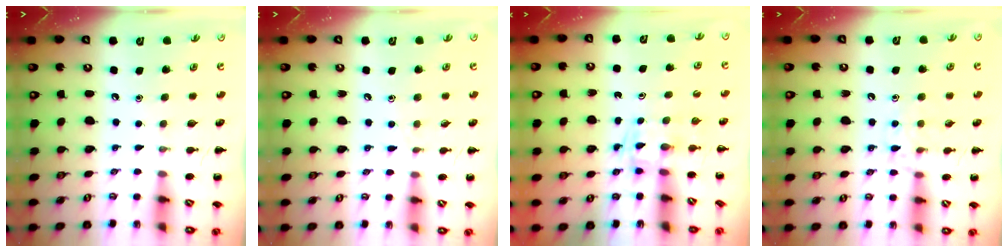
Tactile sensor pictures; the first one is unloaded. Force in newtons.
{"total": 4.7, "press": 4.2, "slide": 2.0}
{"total": 2.5, "press": 2.1, "slide": 1.2}
{"total": 7.9, "press": 7.8, "slide": 1.2}